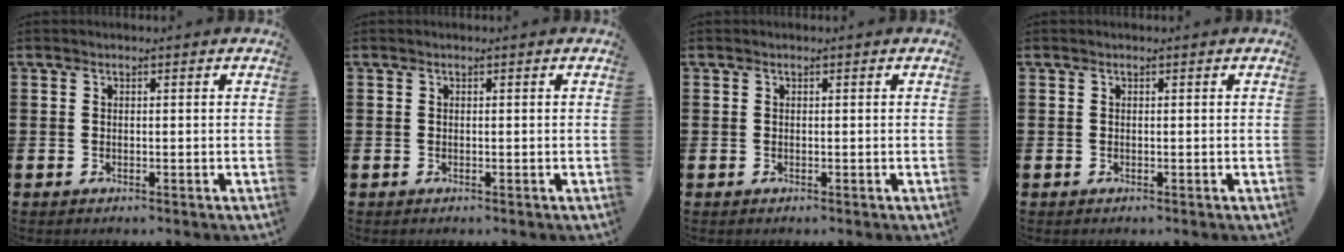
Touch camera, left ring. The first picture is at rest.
{"total": 0.0}
{"total": 0.0}
{"total": 0.0}